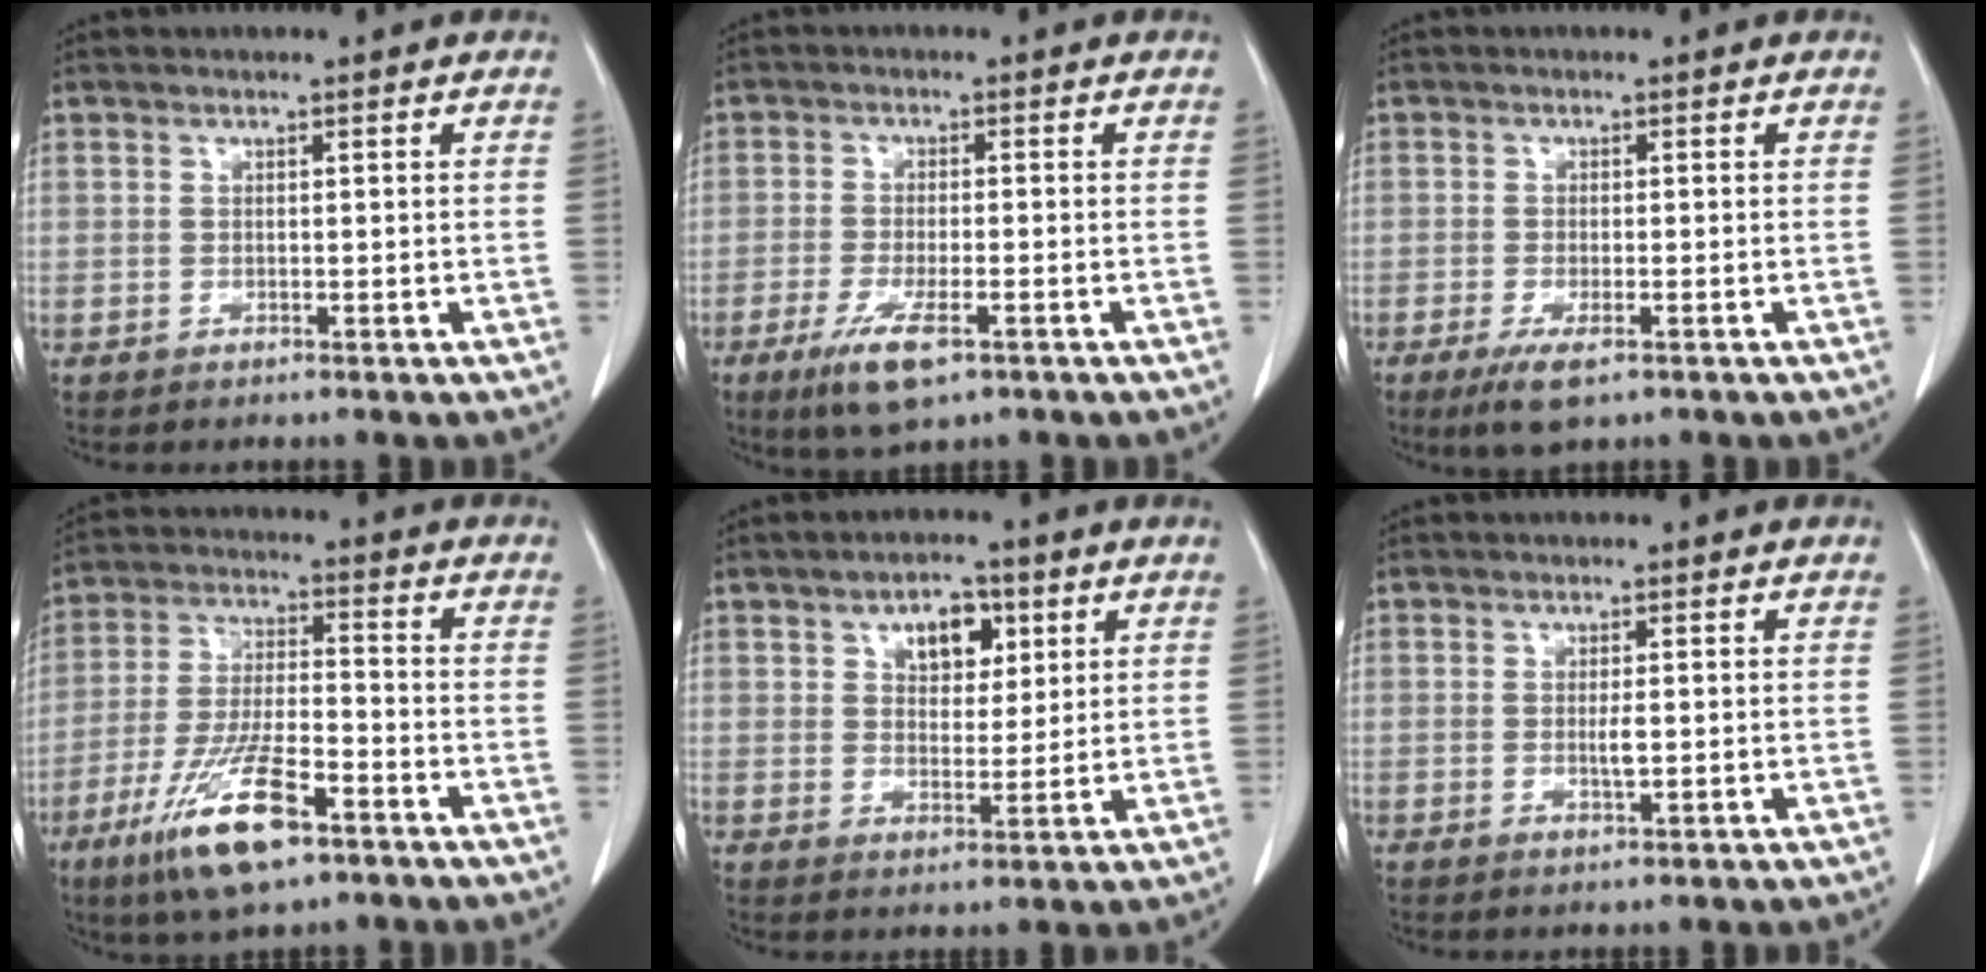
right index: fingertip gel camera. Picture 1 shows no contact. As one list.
[{"total": 7.0, "force": [-3.8, 1.8, 5.6], "torque": [-0.108, -0.015, -0.061]}, {"total": 4.6, "force": [-2.6, 1.2, 3.5], "torque": [-0.067, -0.010, -0.040]}, {"total": 13.1, "force": [-7.4, 2.9, 10.4], "torque": [-0.209, -0.020, -0.131]}, {"total": 6.3, "force": [2.8, 3.6, 4.3], "torque": [-0.066, 0.010, 0.046]}, {"total": 1.9, "force": [-0.1, 0.3, 1.8], "torque": [-0.036, -0.003, -0.002]}]